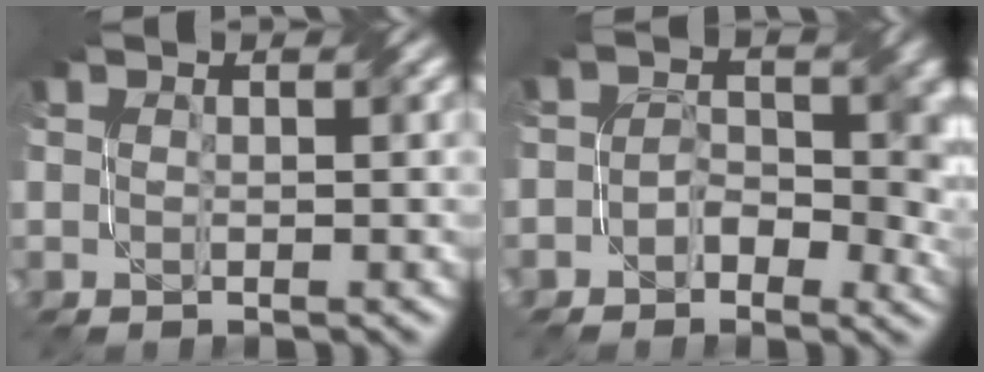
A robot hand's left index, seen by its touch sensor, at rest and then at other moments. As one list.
[{"total": 4.9, "force": [-0.8, 3.4, 3.5], "torque": [-0.038, -0.002, -0.024]}]